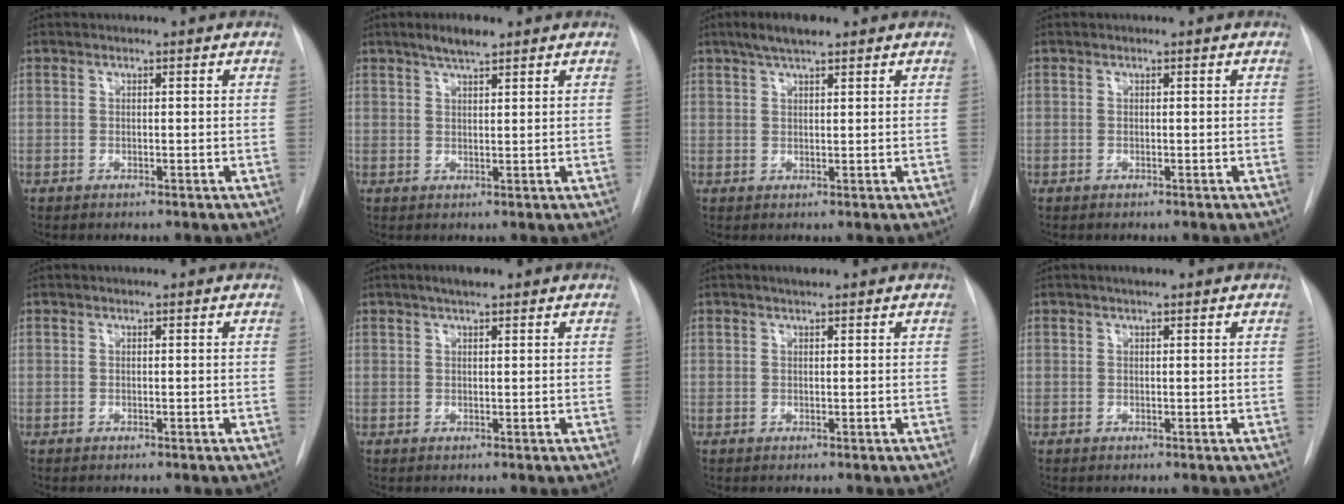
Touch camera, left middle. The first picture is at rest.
{"total": 3.6, "force": [2.7, 0.8, 2.2], "torque": [-0.042, 0.006, 0.047]}
{"total": 4.4, "force": [3.1, 1.1, 2.8], "torque": [-0.055, 0.012, 0.054]}
{"total": 0.0}
{"total": 0.0}
{"total": 2.4, "force": [1.7, 0.6, 1.6], "torque": [-0.028, 0.008, 0.026]}
{"total": 1.2, "force": [1.0, 0.3, 0.7], "torque": [-0.014, 0.005, 0.016]}
{"total": 0.9, "force": [0.7, 0.2, 0.6], "torque": [-0.012, 0.006, 0.011]}